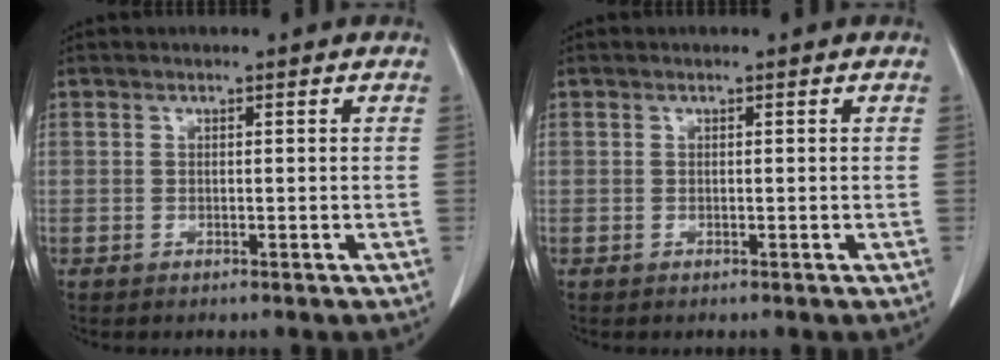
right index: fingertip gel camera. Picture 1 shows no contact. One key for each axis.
{"total": 0.0}